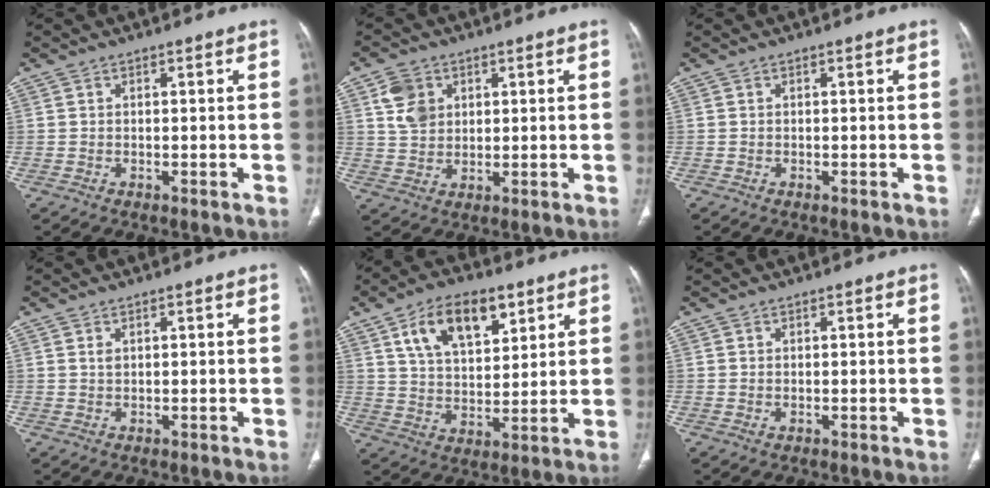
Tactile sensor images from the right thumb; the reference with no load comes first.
{"total": 6.4, "force": [2.4, 5.0, 3.1], "torque": [-0.039, -0.006, 0.049]}
{"total": 0.0}
{"total": 0.9, "force": [0.4, 0.5, 0.6], "torque": [-0.010, 0.001, 0.010]}
{"total": 13.9, "force": [7.0, 7.5, 9.4], "torque": [-0.128, -0.023, 0.127]}
{"total": 0.5, "force": [-0.1, 0.3, 0.4], "torque": [-0.014, 0.001, 0.001]}